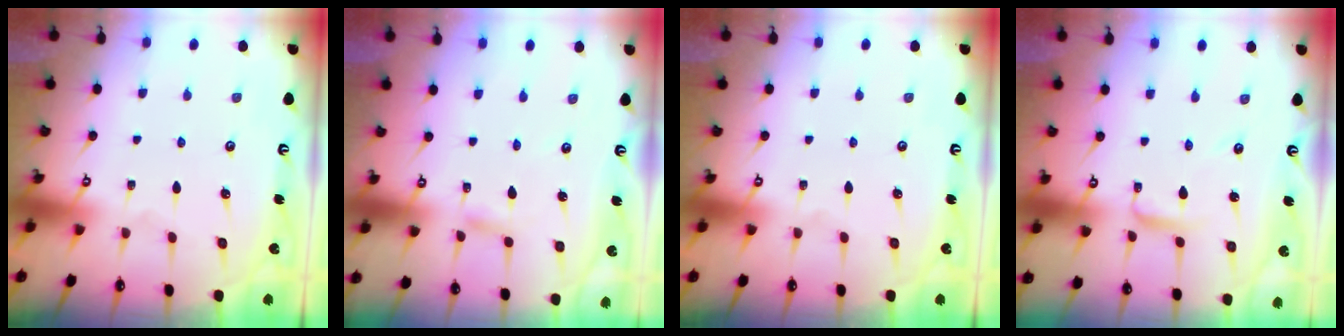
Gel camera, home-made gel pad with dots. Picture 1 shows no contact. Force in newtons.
{"total": 2.3, "press": 2.3, "slide": 0.1}
{"total": 0.0}
{"total": 2.9, "press": 2.9, "slide": 0.2}